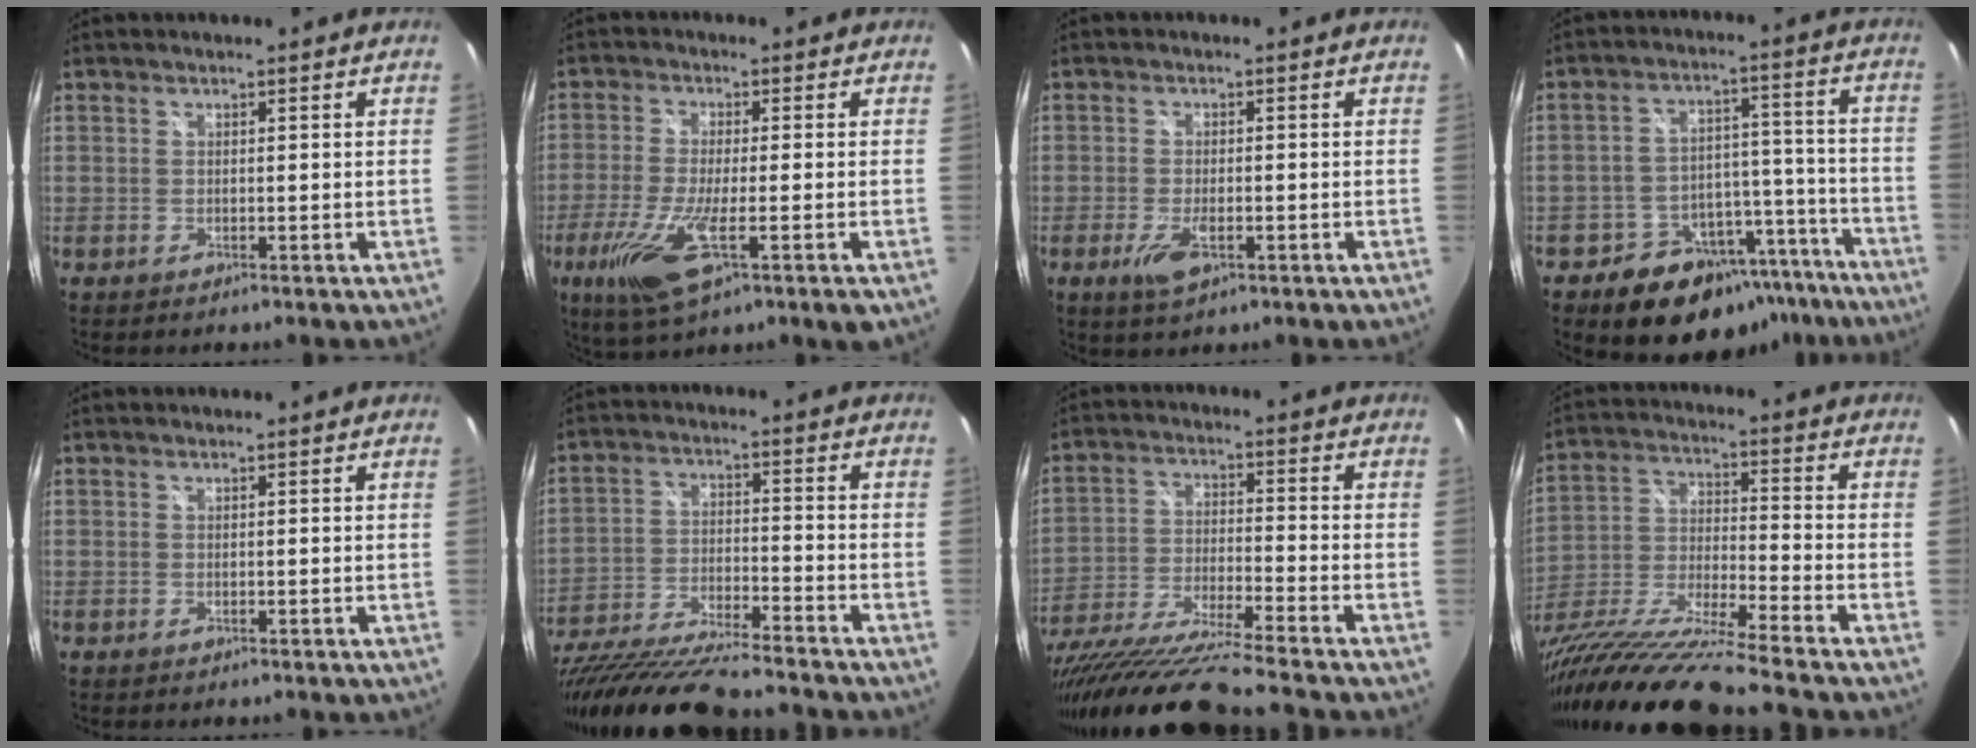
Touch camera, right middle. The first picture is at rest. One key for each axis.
{"total": 12.1, "fx": -4.9, "fy": 2.2, "fz": 10.8, "tx": -0.231, "ty": -0.039, "tz": -0.092}
{"total": 4.7, "fx": -2.1, "fy": 1.9, "fz": 3.7, "tx": -0.081, "ty": -0.011, "tz": -0.037}
{"total": 17.1, "fx": -12.2, "fy": 10.5, "fz": 5.7, "tx": -0.101, "ty": 0.057, "tz": -0.146}
{"total": 0.0}
{"total": 20.6, "fx": -17.8, "fy": 1.8, "fz": 10.2, "tx": -0.210, "ty": -0.052, "tz": -0.310}
{"total": 18.5, "fx": -15.7, "fy": -1.1, "fz": 9.8, "tx": -0.192, "ty": -0.058, "tz": -0.285}
{"total": 19.5, "fx": -16.0, "fy": -1.5, "fz": 11.1, "tx": -0.197, "ty": -0.055, "tz": -0.293}